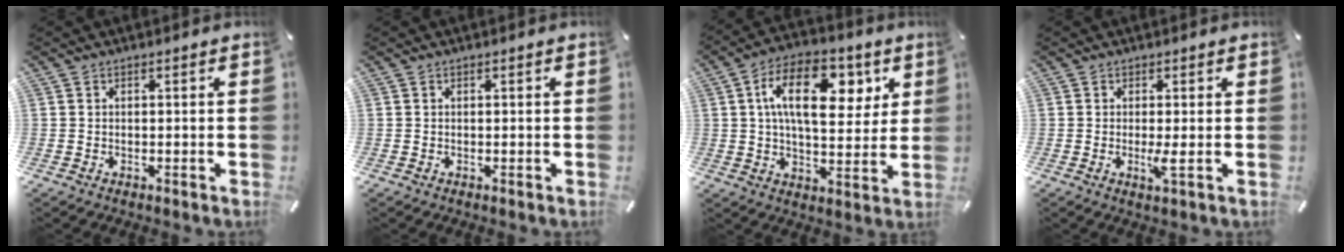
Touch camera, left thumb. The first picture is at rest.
{"total": 0.0}
{"total": 17.2, "force": [5.7, 9.7, 13.0], "torque": [-0.212, 0.000, 0.095]}
{"total": 3.4, "force": [-0.4, 0.1, 3.4], "torque": [-0.064, -0.014, -0.007]}